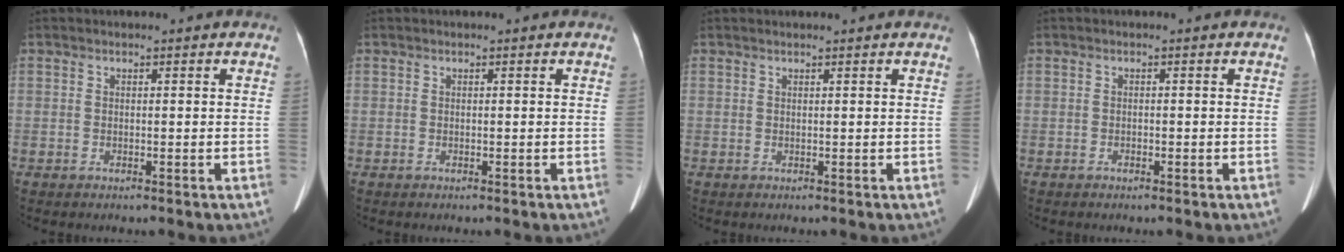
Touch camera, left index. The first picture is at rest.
{"total": 0.0}
{"total": 1.9, "force": [1.8, 0.0, 0.6], "torque": [-0.009, 0.017, 0.024]}
{"total": 0.6, "force": [-0.6, 0.1, 0.2], "torque": [-0.006, -0.004, -0.010]}